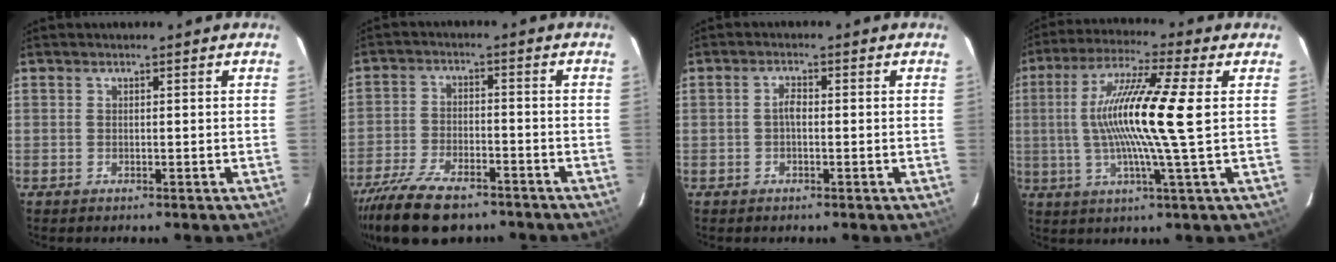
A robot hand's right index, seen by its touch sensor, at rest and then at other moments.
{"total": 14.4, "force": [-11.2, 5.6, 7.2], "torque": [-0.169, -0.024, -0.197]}
{"total": 1.7, "force": [-0.3, 0.8, 1.4], "torque": [-0.028, 0.008, -0.007]}
{"total": 14.5, "force": [0.8, -1.0, 14.5], "torque": [-0.265, 0.003, 0.006]}